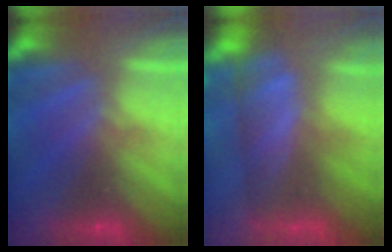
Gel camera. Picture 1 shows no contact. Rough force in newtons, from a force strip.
{"total": 4.5}